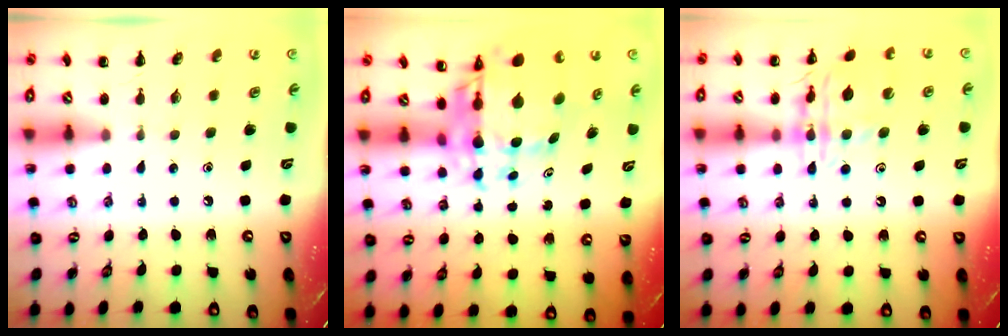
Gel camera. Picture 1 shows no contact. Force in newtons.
{"total": 10.8, "press": 10.2, "slide": 3.7}
{"total": 13.5, "press": 13.4, "slide": 1.1}